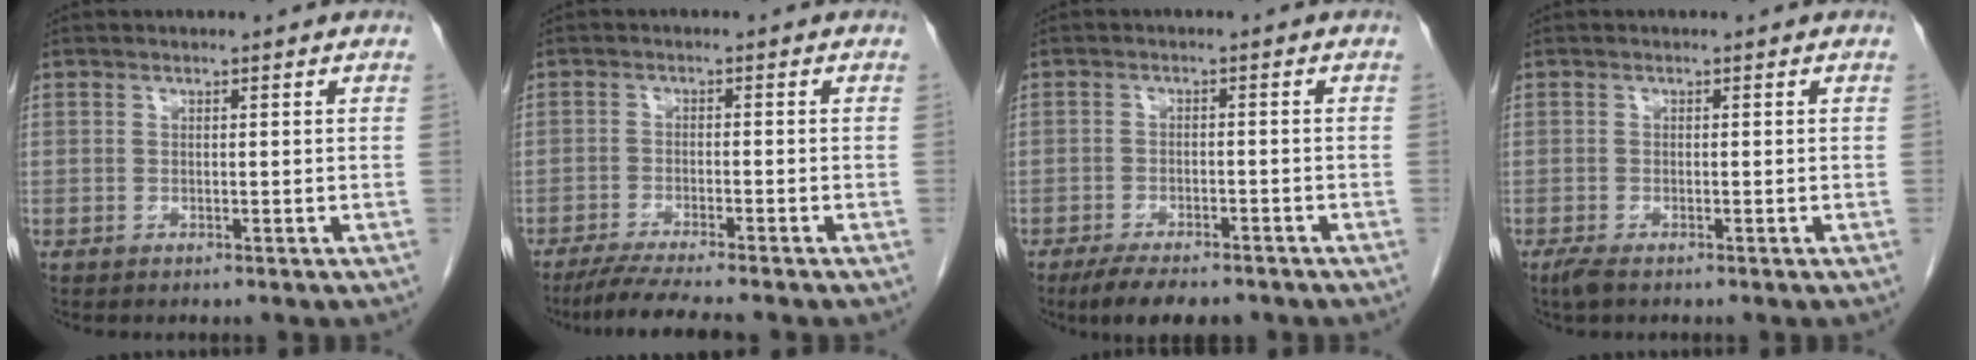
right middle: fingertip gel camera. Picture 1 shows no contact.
{"total": 7.1, "force": [-6.1, -0.4, 3.7], "torque": [-0.056, -0.021, -0.101]}
{"total": 7.7, "force": [-6.1, 2.5, 3.9], "torque": [-0.057, -0.007, -0.093]}
{"total": 1.8, "force": [-1.3, 0.4, 1.2], "torque": [-0.031, -0.007, -0.025]}